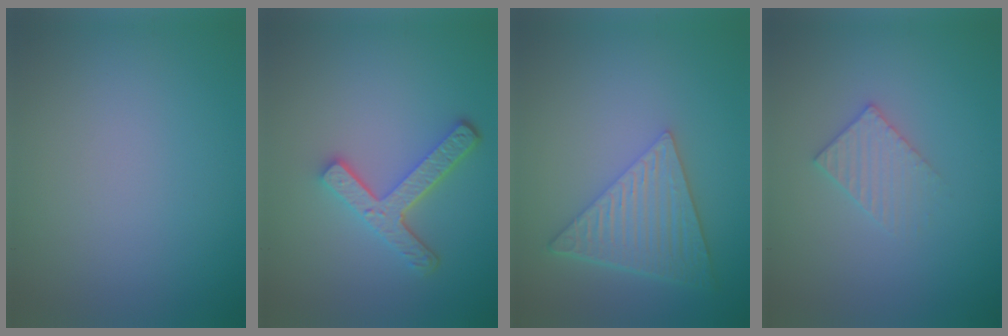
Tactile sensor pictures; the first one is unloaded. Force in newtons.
{"total": 4.2, "press": 3.3, "slide": 2.6}
{"total": 6.3, "press": 4.5, "slide": 4.4}
{"total": 2.1, "press": 2.0, "slide": 0.3}